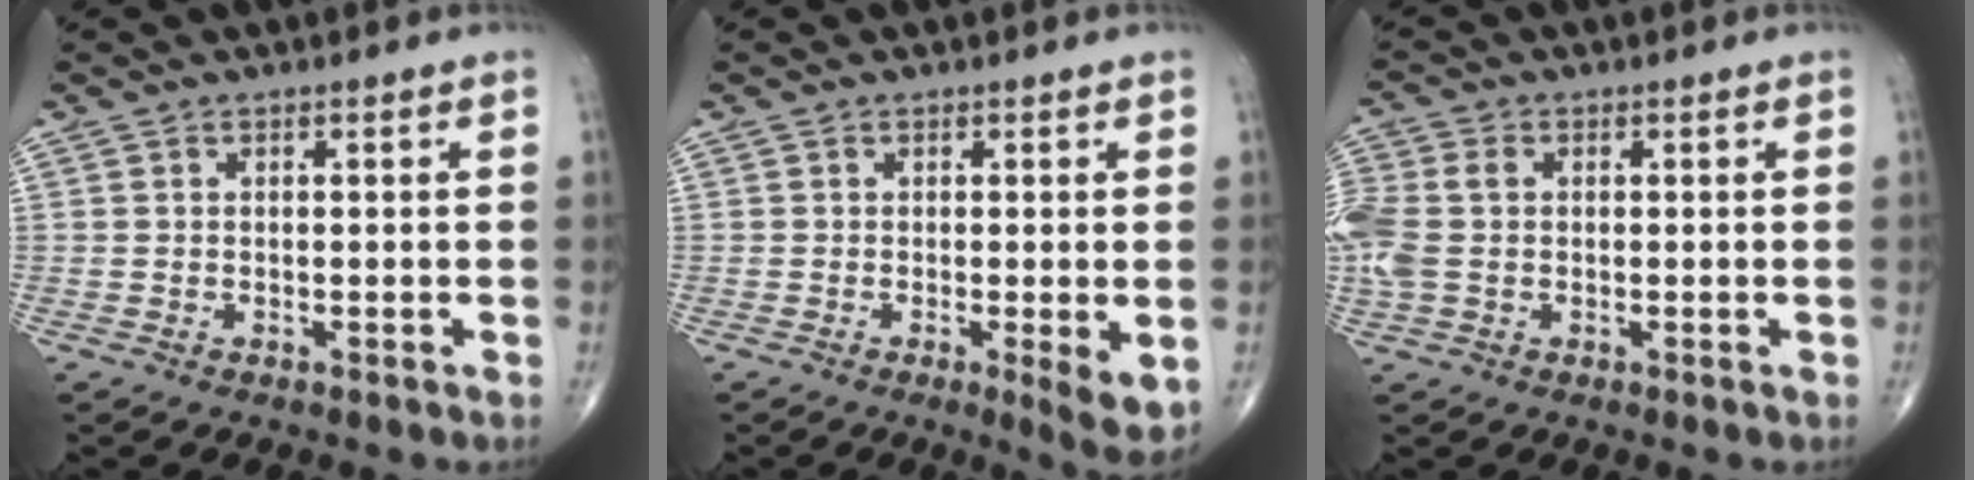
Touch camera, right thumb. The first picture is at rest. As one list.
[{"total": 5.1, "force": [-0.8, 1.1, 4.9], "torque": [-0.075, -0.017, -0.013]}, {"total": 7.0, "force": [0.0, 5.1, 4.9], "torque": [-0.141, 0.015, -0.001]}]